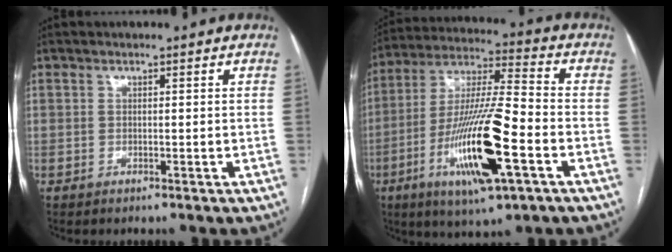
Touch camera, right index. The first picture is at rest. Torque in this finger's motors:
{"motor_torque": [0.97, -0.39, 0.68, 0.21]}